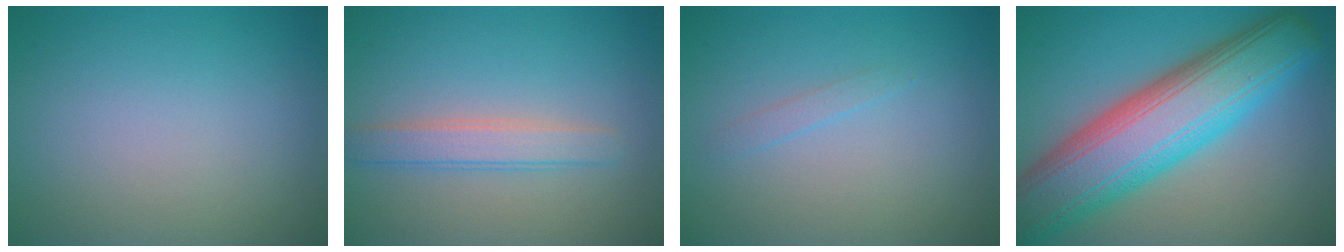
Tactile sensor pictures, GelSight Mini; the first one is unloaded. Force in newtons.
{"total": 2.6, "press": 2.6, "slide": 0.2}
{"total": 0.8, "press": 0.8, "slide": 0.1}
{"total": 12.3, "press": 12.3, "slide": 0.3}